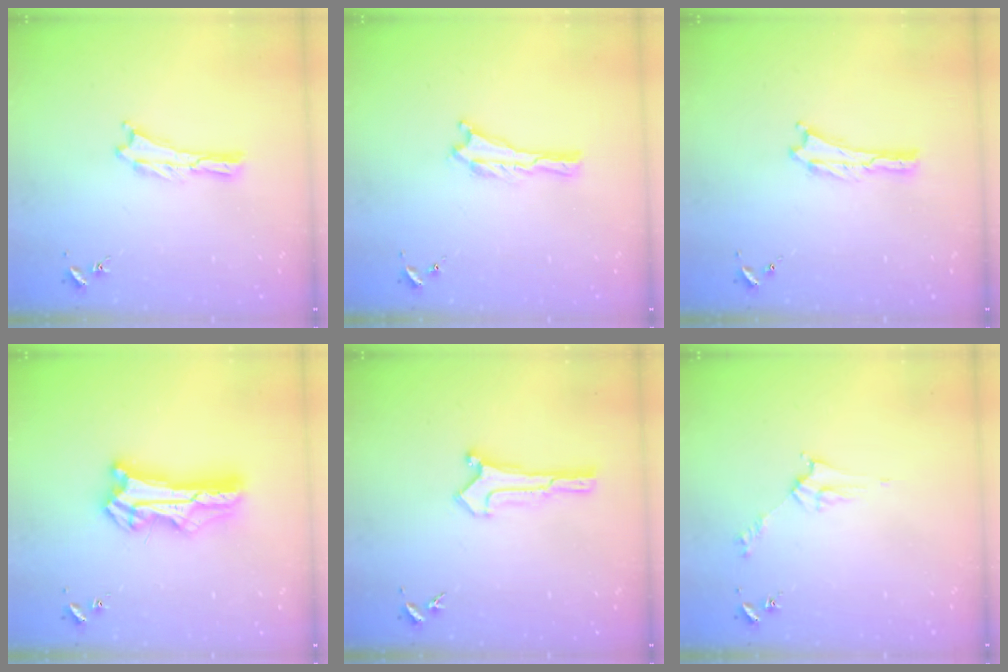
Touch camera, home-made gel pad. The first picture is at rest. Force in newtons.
{"total": 0.0}
{"total": 0.0}
{"total": 12.0, "press": 11.9, "slide": 0.9}
{"total": 0.6, "press": 0.6, "slide": 0.0}
{"total": 2.8, "press": 2.8, "slide": 0.3}